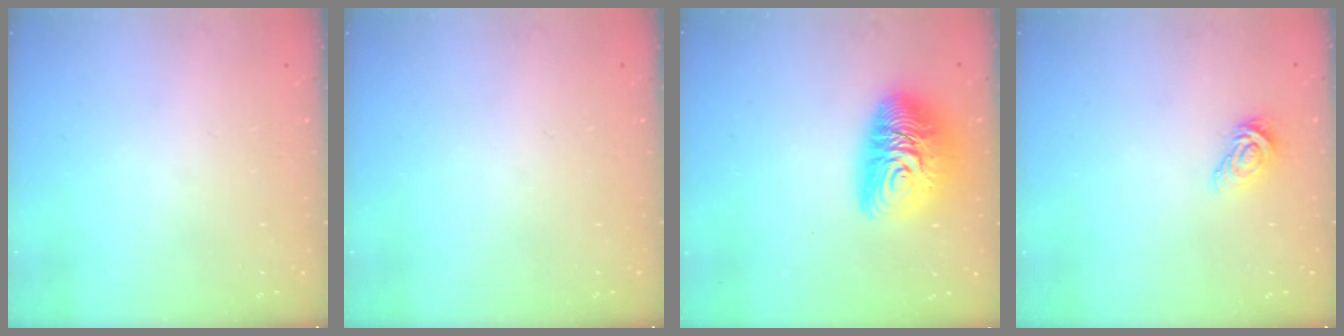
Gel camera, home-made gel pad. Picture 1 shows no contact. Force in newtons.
{"total": 0.0}
{"total": 13.9, "press": 13.9, "slide": 1.1}
{"total": 8.0, "press": 8.0, "slide": 0.3}